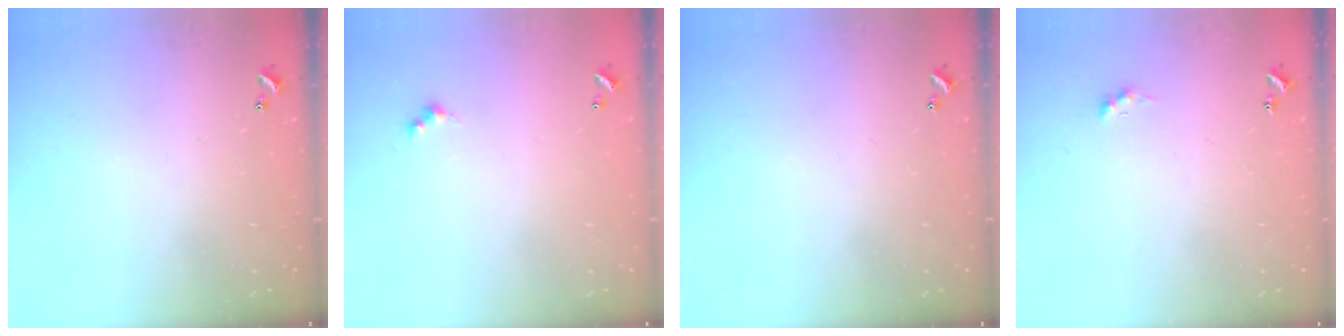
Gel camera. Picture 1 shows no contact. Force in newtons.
{"total": 1.5, "press": 1.4, "slide": 0.3}
{"total": 0.0}
{"total": 0.8, "press": 0.7, "slide": 0.4}